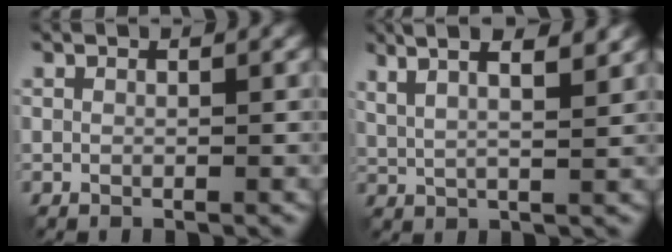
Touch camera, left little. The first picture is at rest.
{"total": 9.4, "force": [5.8, 3.4, 6.6], "torque": [-0.108, 0.029, 0.071]}